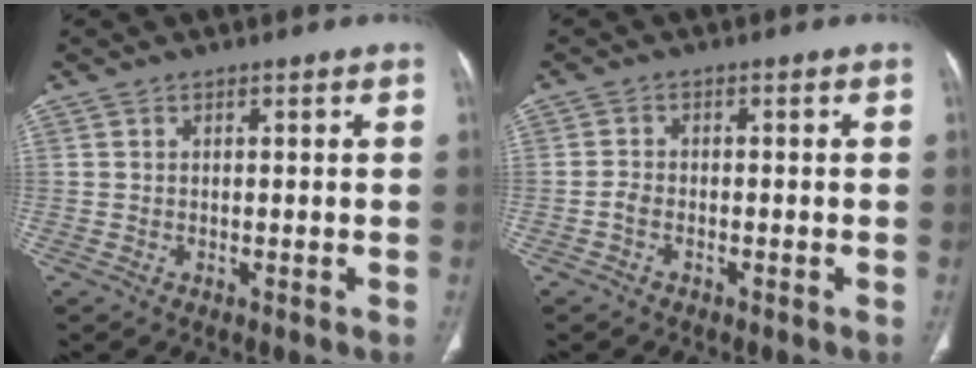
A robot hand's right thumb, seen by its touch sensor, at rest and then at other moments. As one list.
[{"total": 1.6, "force": [-0.8, 0.9, 0.9], "torque": [-0.020, 0.007, -0.019]}]